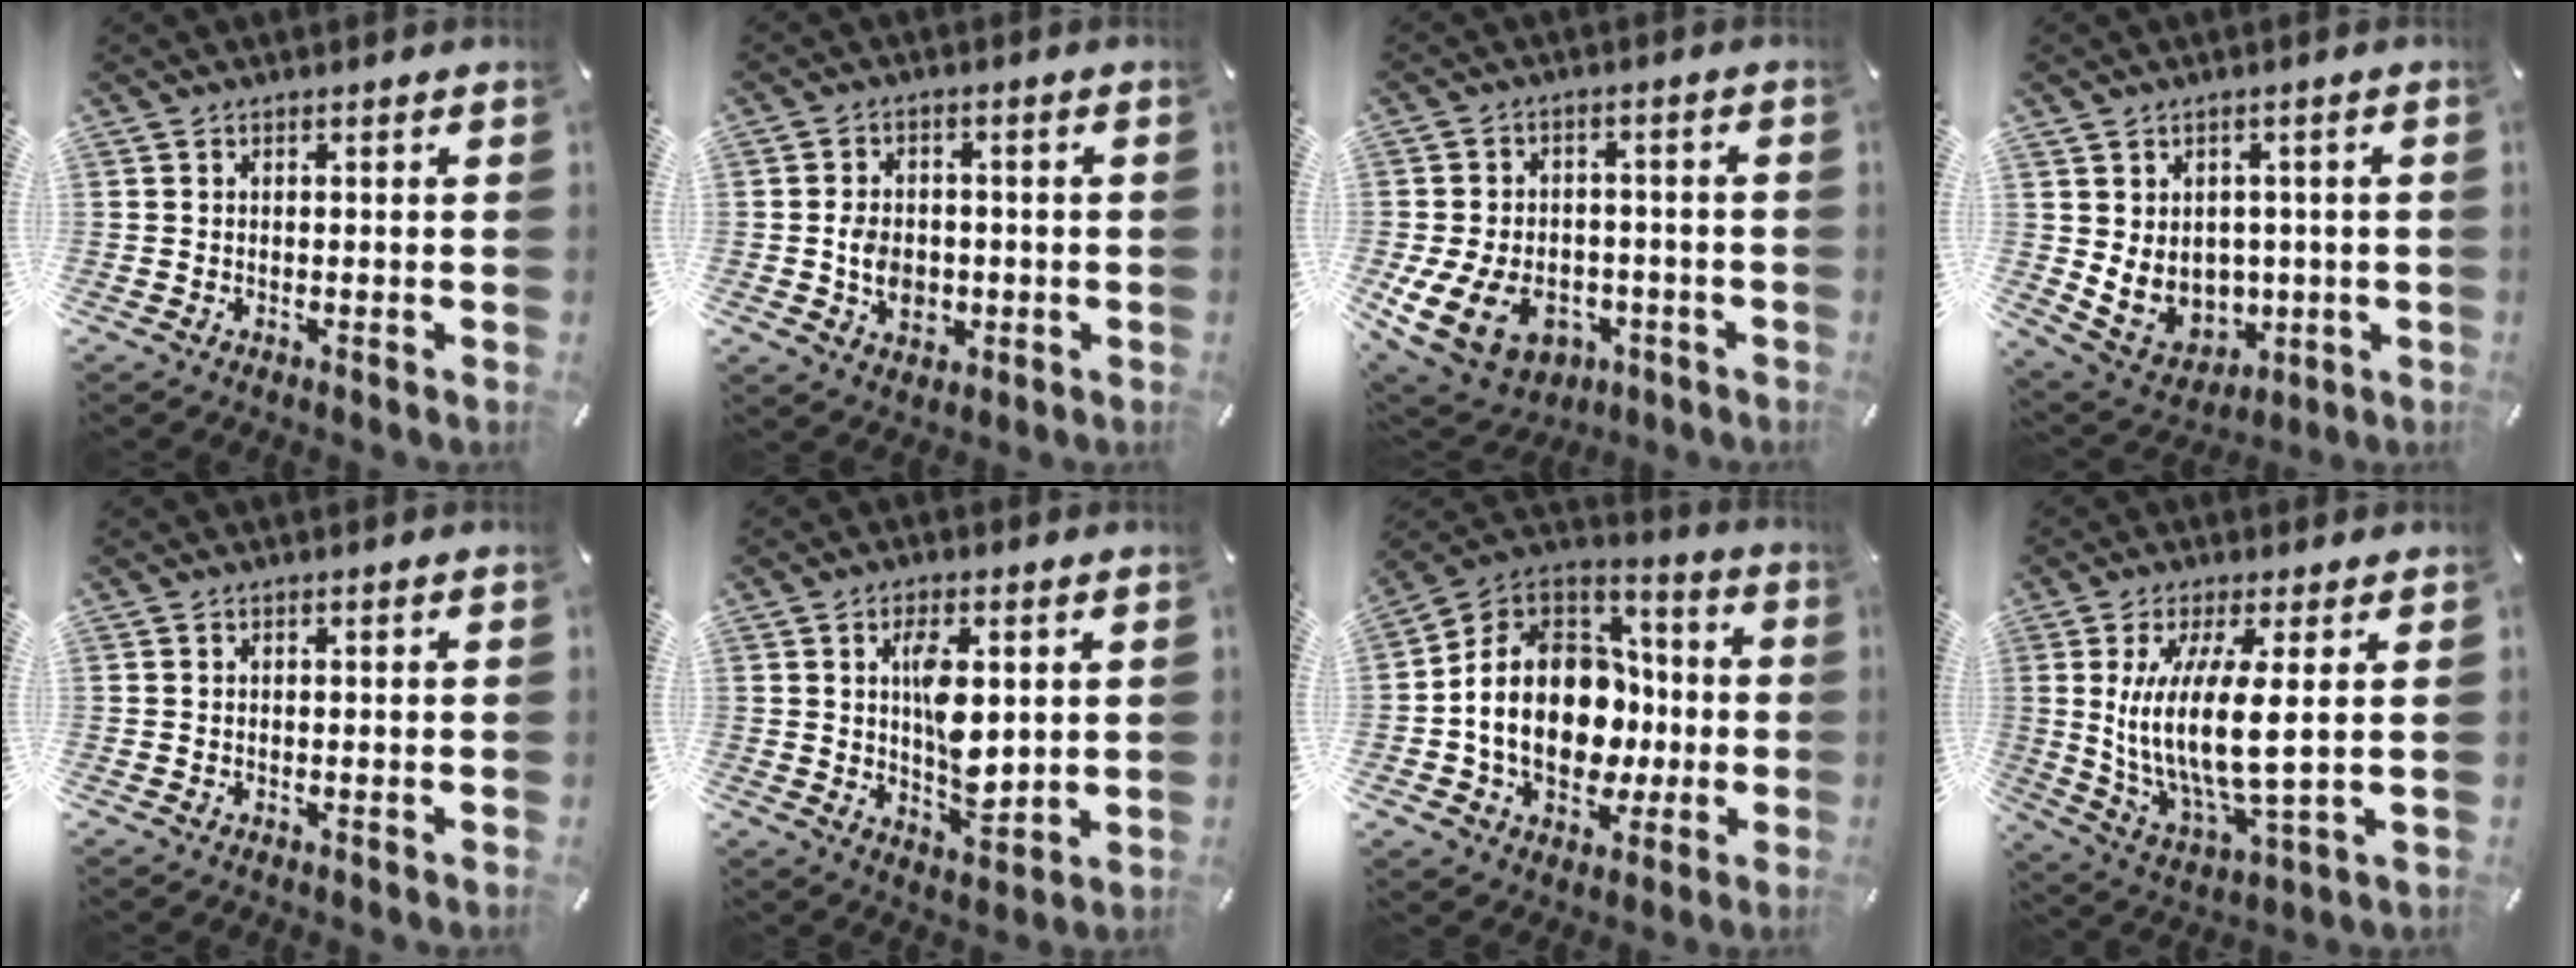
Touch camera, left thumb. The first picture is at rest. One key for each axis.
{"total": 7.2, "fx": -1.3, "fy": 5.9, "fz": 3.8, "tx": -0.083, "ty": 0.005, "tz": -0.025}
{"total": 12.3, "fx": -4.4, "fy": 9.0, "fz": 7.1, "tx": -0.147, "ty": 0.023, "tz": -0.071}
{"total": 8.5, "fx": 2.1, "fy": 7.9, "fz": 2.5, "tx": -0.058, "ty": -0.029, "tz": 0.052}
{"total": 0.0}
{"total": 9.5, "fx": 1.9, "fy": 4.8, "fz": 8.0, "tx": -0.136, "ty": -0.017, "tz": 0.024}
{"total": 18.8, "fx": -2.5, "fy": 14.7, "fz": 11.4, "tx": -0.227, "ty": 0.004, "tz": -0.036}
{"total": 14.0, "fx": 2.5, "fy": 3.8, "fz": 13.2, "tx": -0.292, "ty": -0.023, "tz": 0.042}